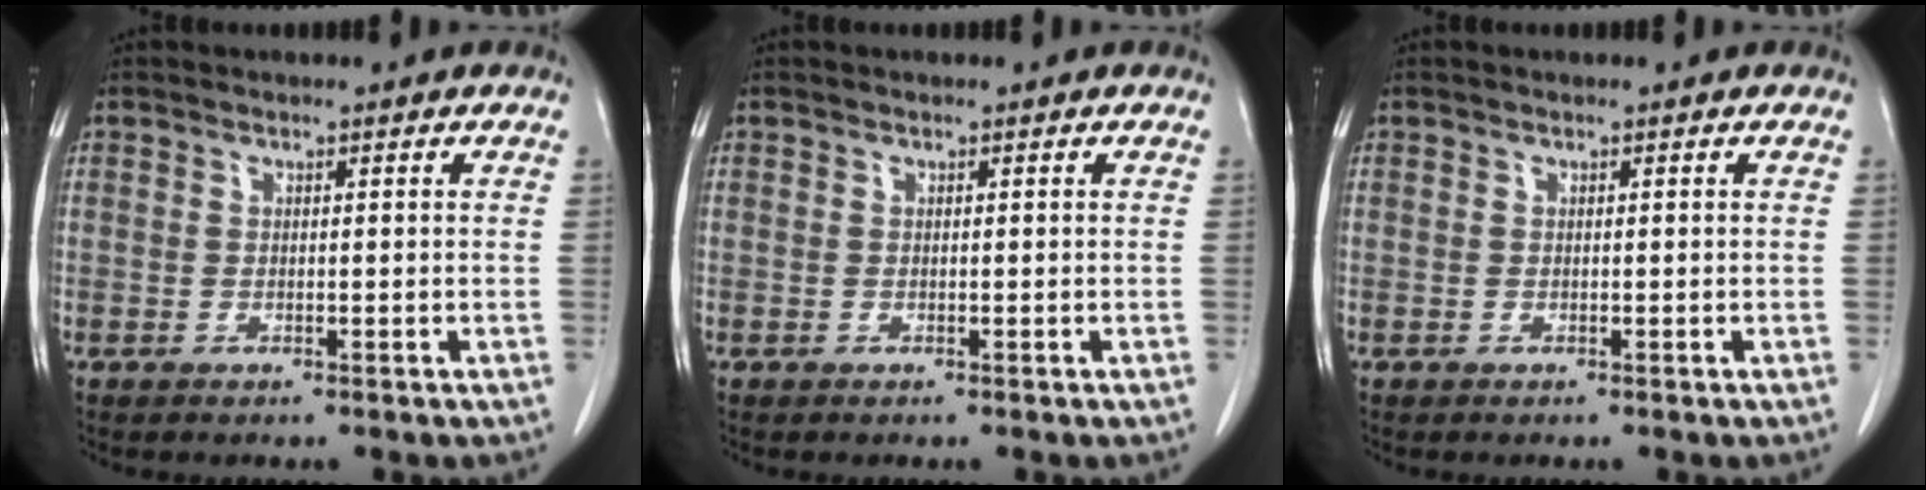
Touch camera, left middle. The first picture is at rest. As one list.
[{"total": 0.0}, {"total": 0.0}]